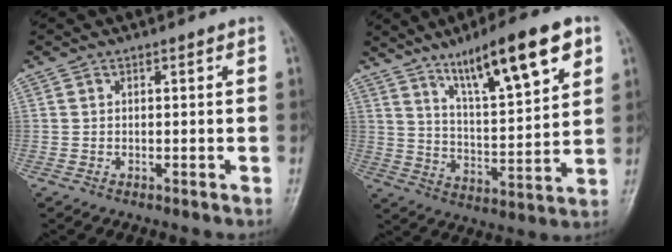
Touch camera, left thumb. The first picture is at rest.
{"total": 17.6, "force": [9.9, 4.1, 13.9], "torque": [-0.202, -0.039, 0.167]}